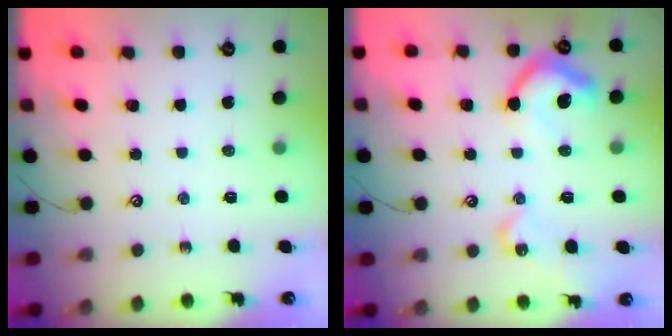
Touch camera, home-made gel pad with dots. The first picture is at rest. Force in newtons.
{"total": 13.4, "press": 13.3, "slide": 1.1}